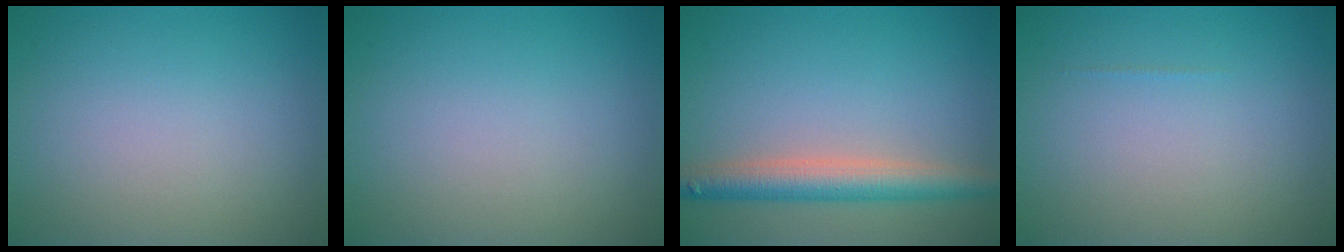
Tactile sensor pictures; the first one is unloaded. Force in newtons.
{"total": 0.0}
{"total": 4.3, "press": 4.3, "slide": 0.2}
{"total": 0.0}